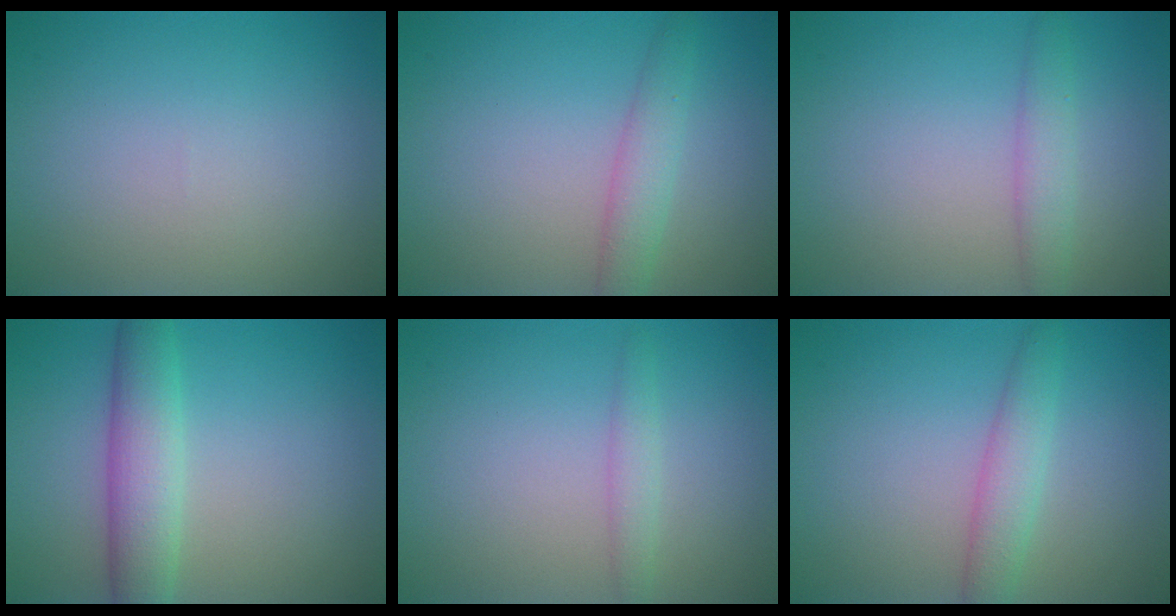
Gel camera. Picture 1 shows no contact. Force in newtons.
{"total": 2.6, "press": 2.6, "slide": 0.1}
{"total": 2.2, "press": 2.2, "slide": 0.1}
{"total": 4.4, "press": 4.4, "slide": 0.3}
{"total": 1.4, "press": 1.4, "slide": 0.0}
{"total": 2.6, "press": 2.6, "slide": 0.1}